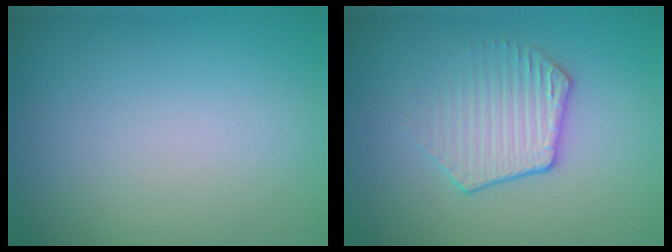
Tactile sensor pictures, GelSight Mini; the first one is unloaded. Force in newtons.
{"total": 2.7, "press": 2.2, "slide": 1.6}